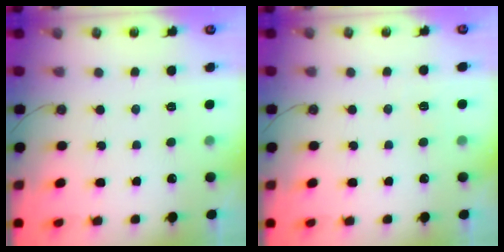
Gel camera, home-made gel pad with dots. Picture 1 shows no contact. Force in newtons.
{"total": 3.4, "press": 2.9, "slide": 1.7}